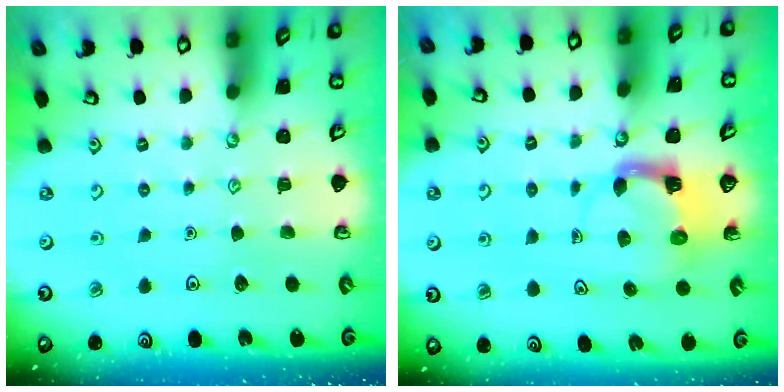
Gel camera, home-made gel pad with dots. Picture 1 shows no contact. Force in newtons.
{"total": 3.7, "press": 3.7, "slide": 0.6}